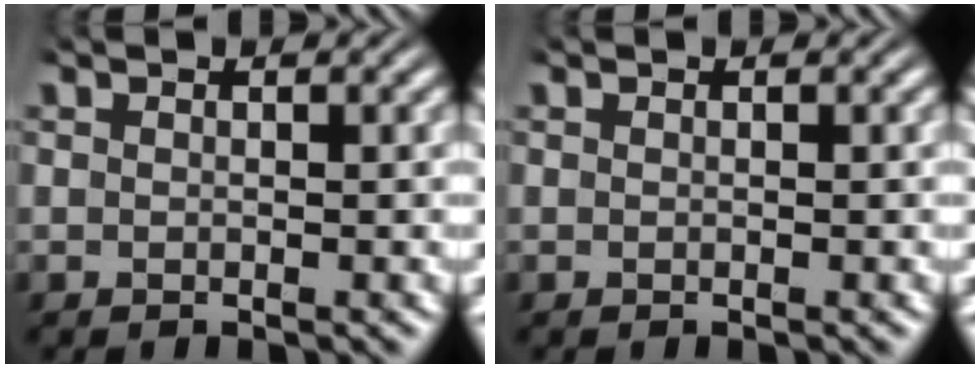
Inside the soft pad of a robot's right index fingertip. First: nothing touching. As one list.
[{"total": 0.0}]